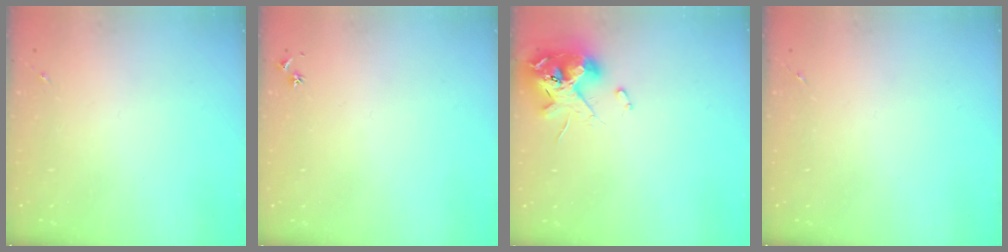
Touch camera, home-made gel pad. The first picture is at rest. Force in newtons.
{"total": 2.9, "press": 2.8, "slide": 0.3}
{"total": 12.7, "press": 12.5, "slide": 2.0}
{"total": 0.0}